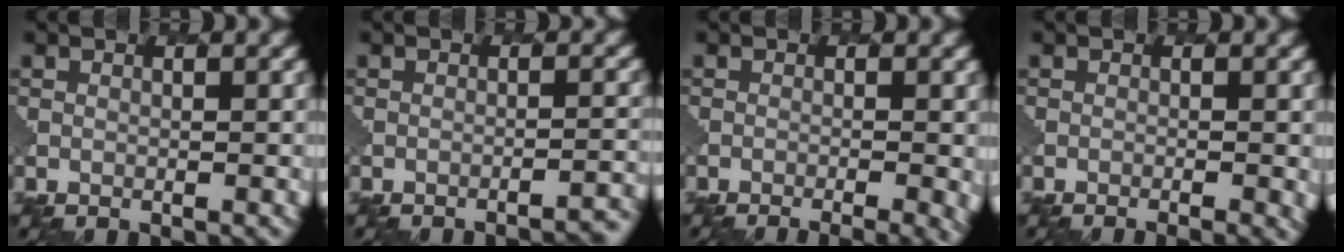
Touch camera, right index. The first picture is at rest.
{"total": 3.7, "force": [-3.4, 0.6, 1.3], "torque": [-0.006, 0.019, -0.049]}
{"total": 5.2, "force": [-2.5, 2.1, 4.0], "torque": [-0.031, 0.003, -0.027]}
{"total": 3.2, "force": [-1.3, 1.3, 2.6], "torque": [-0.015, 0.007, -0.011]}